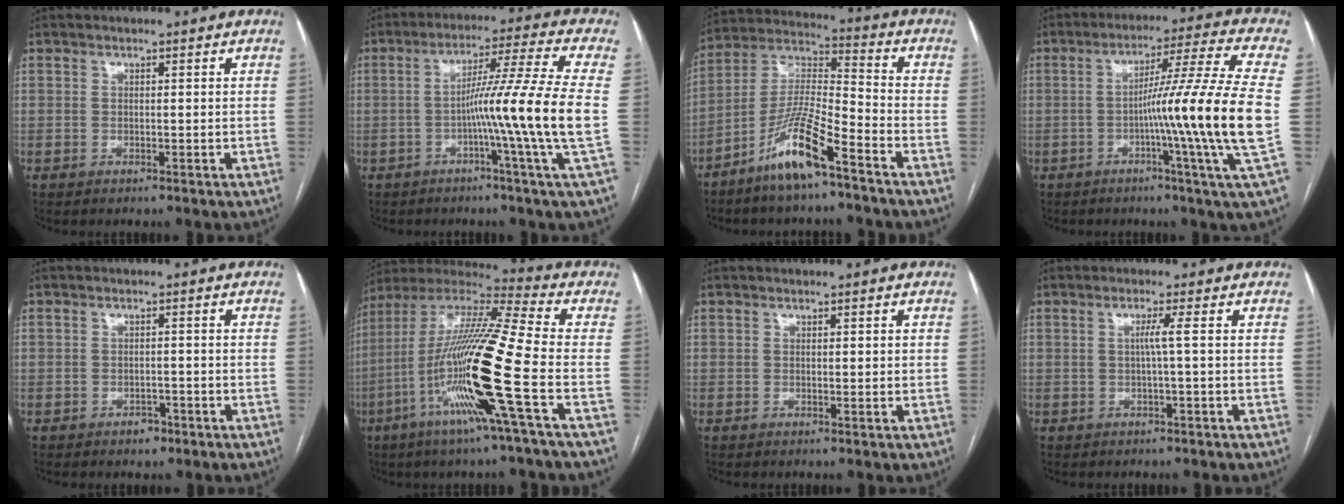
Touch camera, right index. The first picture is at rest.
{"total": 13.1, "force": [-2.5, -3.2, 12.4], "torque": [-0.198, -0.005, -0.048]}
{"total": 12.1, "force": [-7.7, 1.1, 9.2], "torque": [-0.188, -0.011, -0.154]}
{"total": 15.8, "force": [-2.6, -3.4, 15.2], "torque": [-0.238, -0.012, -0.054]}
{"total": 2.0, "force": [-1.3, 1.4, 0.7], "torque": [-0.006, 0.005, -0.014]}
{"total": 20.7, "force": [-6.4, -0.6, 19.7], "torque": [-0.404, -0.024, -0.136]}
{"total": 1.0, "force": [0.2, 0.3, 0.9], "torque": [-0.012, 0.000, 0.003]}
{"total": 1.9, "force": [0.0, -0.7, 1.7], "torque": [-0.030, 0.002, -0.001]}